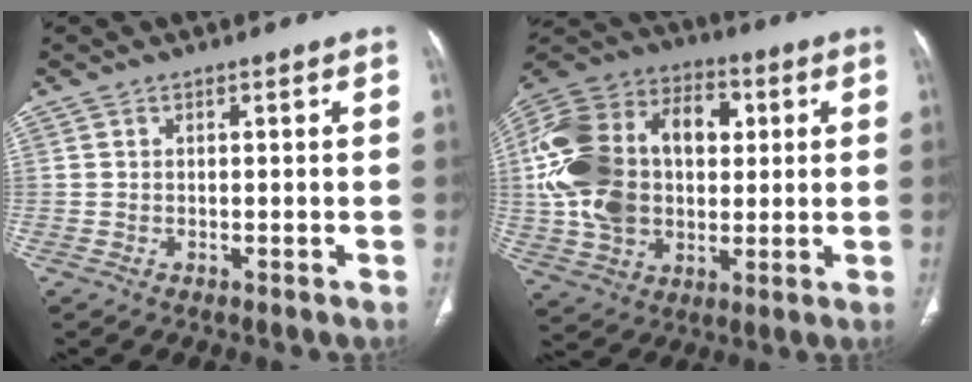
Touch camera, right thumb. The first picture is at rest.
{"total": 26.2, "force": [3.2, 18.0, 18.8], "torque": [-0.373, 0.027, 0.061]}